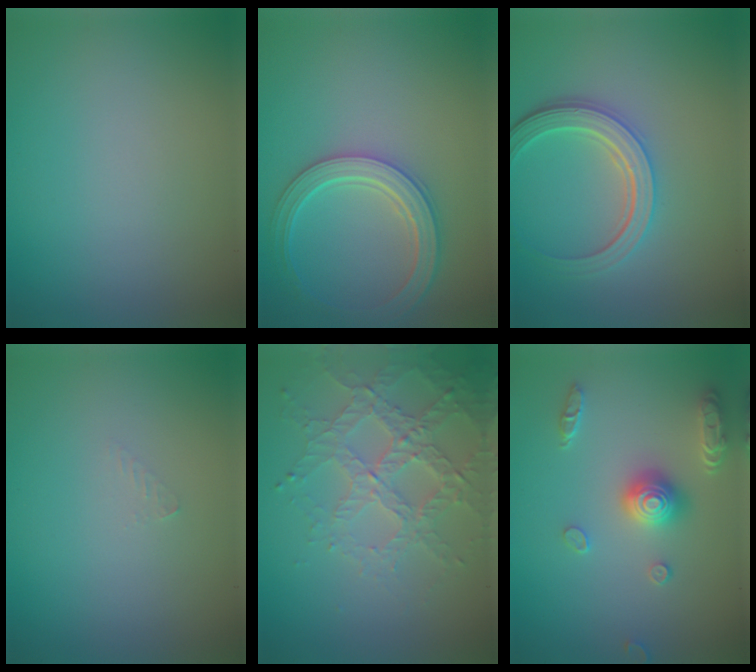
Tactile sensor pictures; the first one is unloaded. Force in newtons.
{"total": 4.5, "press": 4.0, "slide": 2.0}
{"total": 4.4, "press": 3.4, "slide": 2.7}
{"total": 0.7, "press": 0.7, "slide": 0.1}
{"total": 3.6, "press": 3.6, "slide": 0.8}
{"total": 3.6, "press": 3.3, "slide": 1.3}